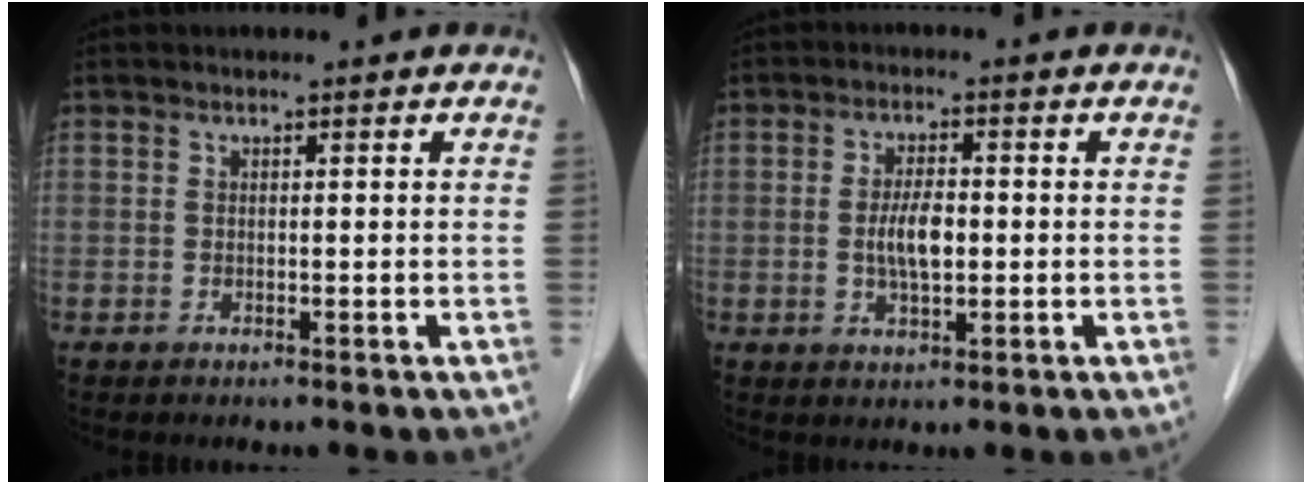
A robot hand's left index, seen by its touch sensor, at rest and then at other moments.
{"total": 4.7, "force": [-0.9, 1.6, 4.3], "torque": [-0.087, -0.004, -0.015]}